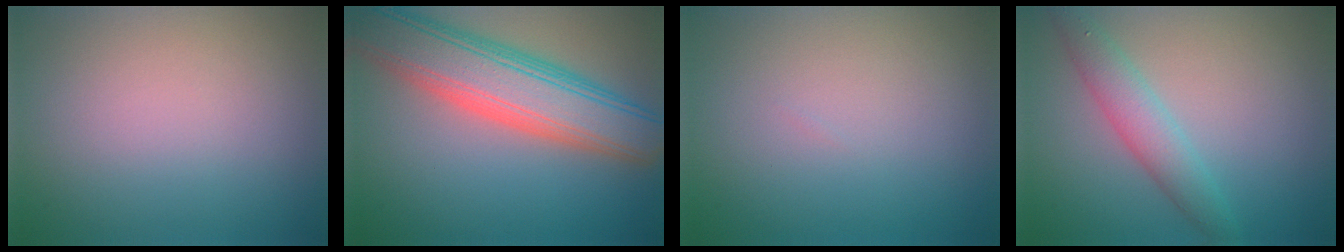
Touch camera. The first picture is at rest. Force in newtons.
{"total": 9.5, "press": 9.5, "slide": 0.7}
{"total": 0.0}
{"total": 3.0, "press": 3.0, "slide": 0.1}